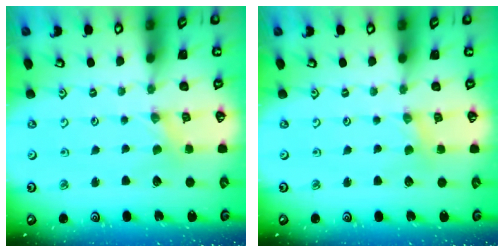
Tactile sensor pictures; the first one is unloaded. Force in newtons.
{"total": 1.0, "press": 1.0, "slide": 0.2}